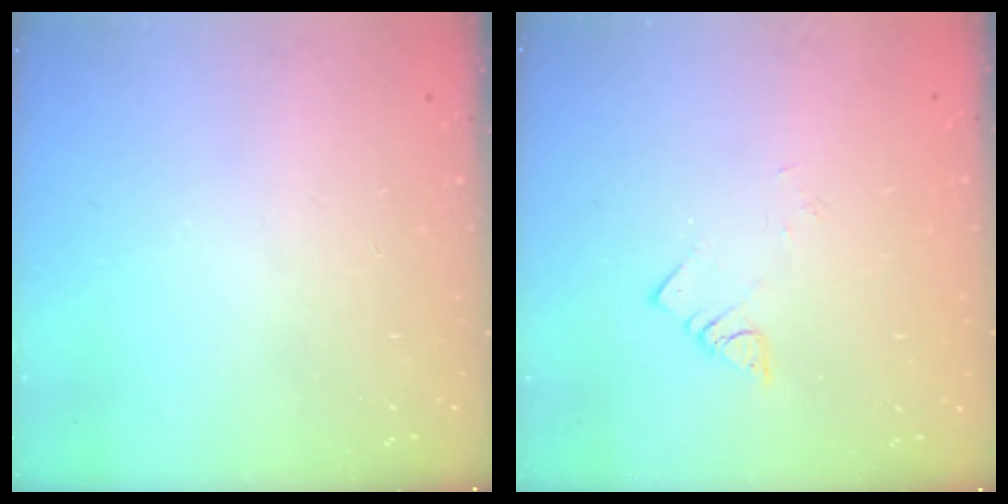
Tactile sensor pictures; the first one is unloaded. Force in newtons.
{"total": 1.9, "press": 1.9, "slide": 0.1}